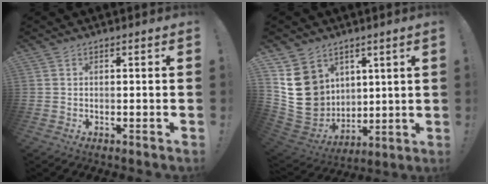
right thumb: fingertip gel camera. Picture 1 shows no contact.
{"total": 17.9, "force": [5.4, 15.5, 7.1], "torque": [-0.137, -0.039, 0.131]}